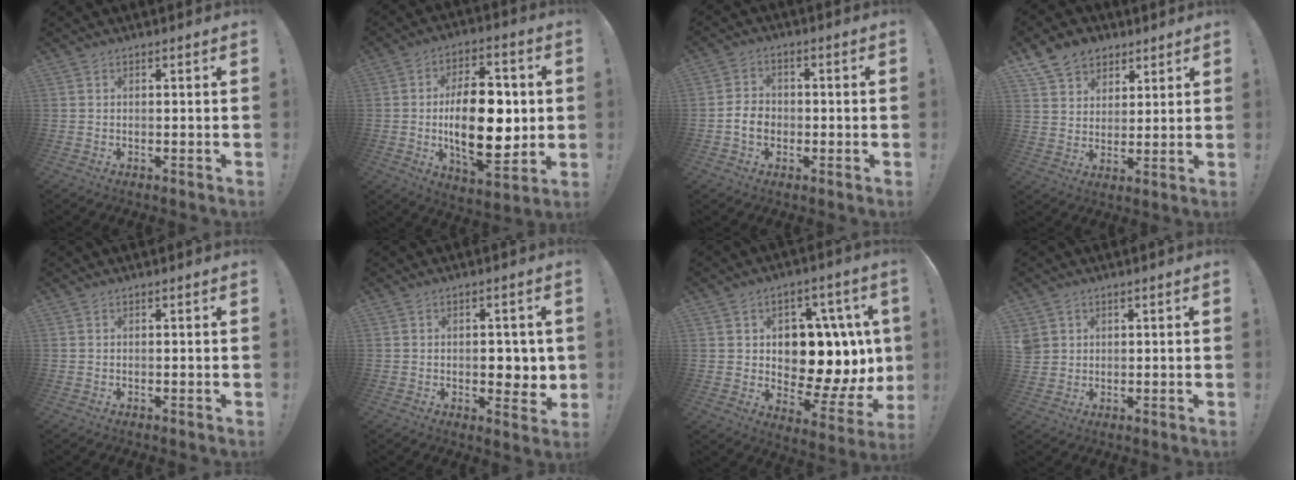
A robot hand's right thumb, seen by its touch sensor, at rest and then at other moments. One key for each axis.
{"total": 22.2, "fx": -0.3, "fy": 11.5, "fz": 19.0, "tx": -0.313, "ty": -0.008, "tz": -0.006}
{"total": 5.9, "fx": -1.9, "fy": 4.9, "fz": 2.7, "tx": -0.037, "ty": 0.015, "tz": -0.032}
{"total": 10.0, "fx": 6.1, "fy": 7.4, "fz": 2.7, "tx": -0.038, "ty": -0.038, "tz": 0.121}
{"total": 0.0}
{"total": 4.9, "fx": 0.0, "fy": 3.4, "fz": 3.5, "tx": -0.042, "ty": 0.003, "tz": 0.000}
{"total": 13.2, "fx": 1.3, "fy": 9.2, "fz": 9.5, "tx": -0.101, "ty": -0.021, "tz": 0.038}
{"total": 3.5, "fx": 1.5, "fy": 3.0, "fz": 0.9, "tx": -0.016, "ty": -0.004, "tz": 0.033}